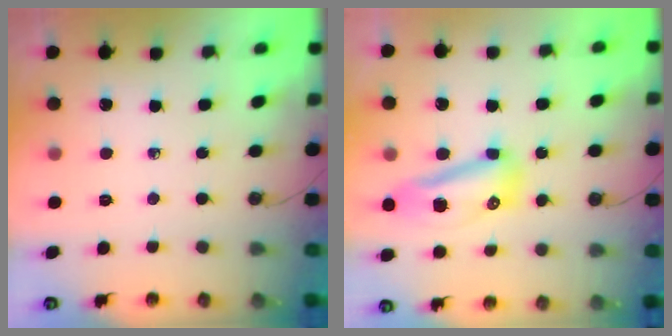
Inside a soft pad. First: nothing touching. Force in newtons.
{"total": 21.3, "press": 14.3, "slide": 15.7}